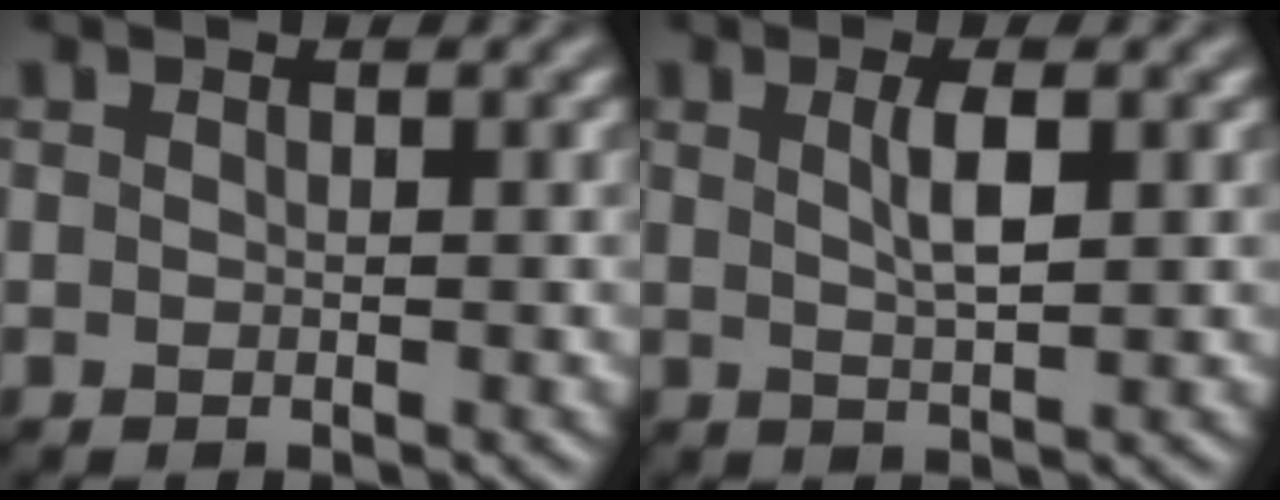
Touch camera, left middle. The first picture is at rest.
{"total": 2.5, "force": [0.8, 0.6, 2.3], "torque": [-0.042, 0.002, 0.014]}